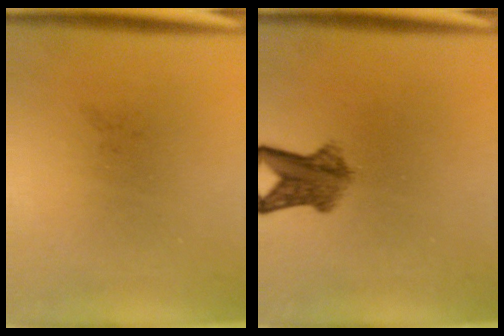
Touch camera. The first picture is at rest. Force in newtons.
{"total": 5.1}